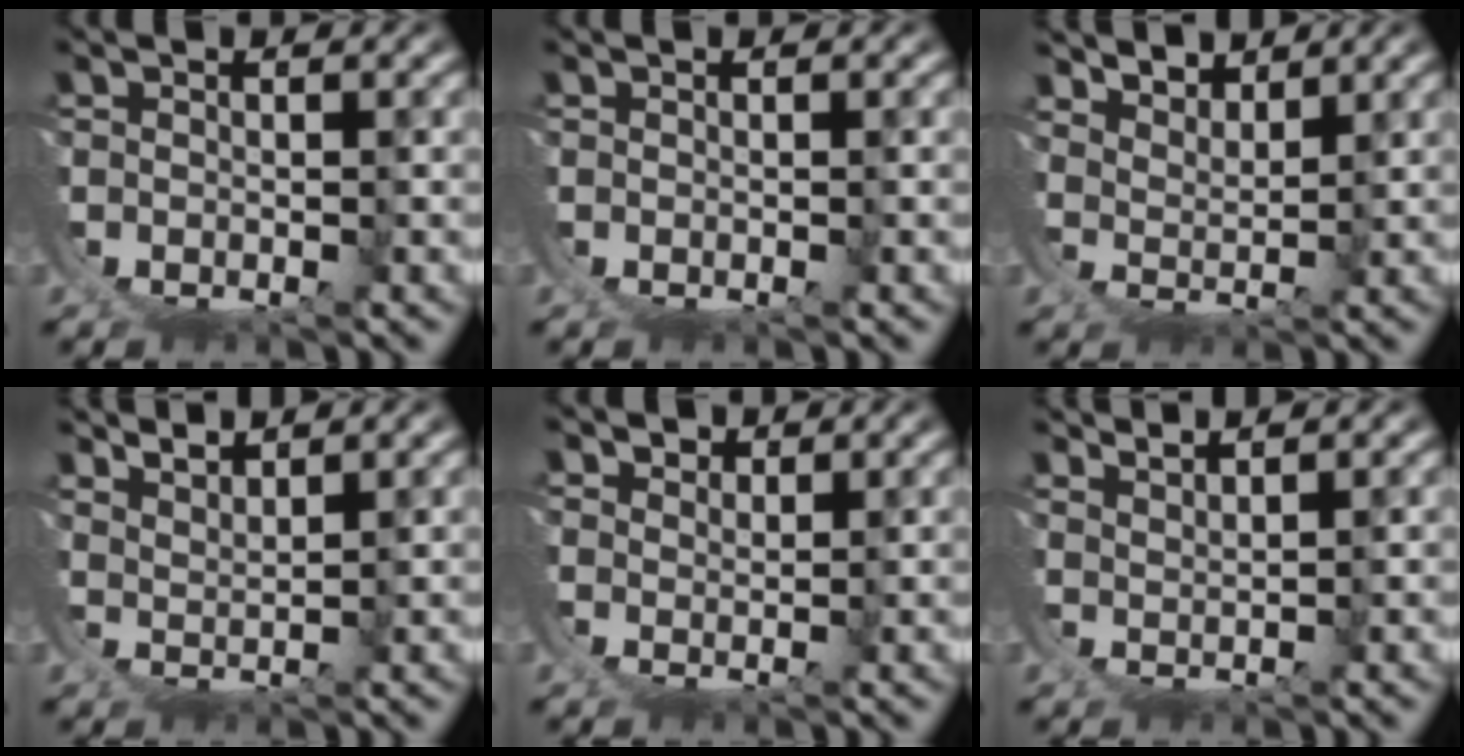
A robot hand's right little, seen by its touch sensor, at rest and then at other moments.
{"total": 0.0}
{"total": 3.3, "force": [2.5, 1.2, 1.8], "torque": [-0.038, -0.020, 0.046]}
{"total": 2.4, "force": [2.1, 0.3, 1.0], "torque": [-0.023, -0.013, 0.043]}
{"total": 1.3, "force": [1.3, -0.4, 0.3], "torque": [-0.004, -0.006, 0.029]}
{"total": 2.3, "force": [2.1, -0.9, 0.4], "torque": [-0.006, -0.004, 0.042]}